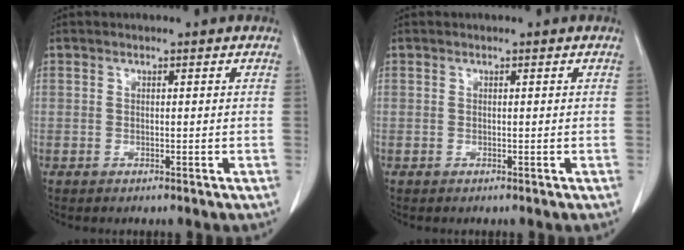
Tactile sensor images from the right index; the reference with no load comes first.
{"total": 0.0}